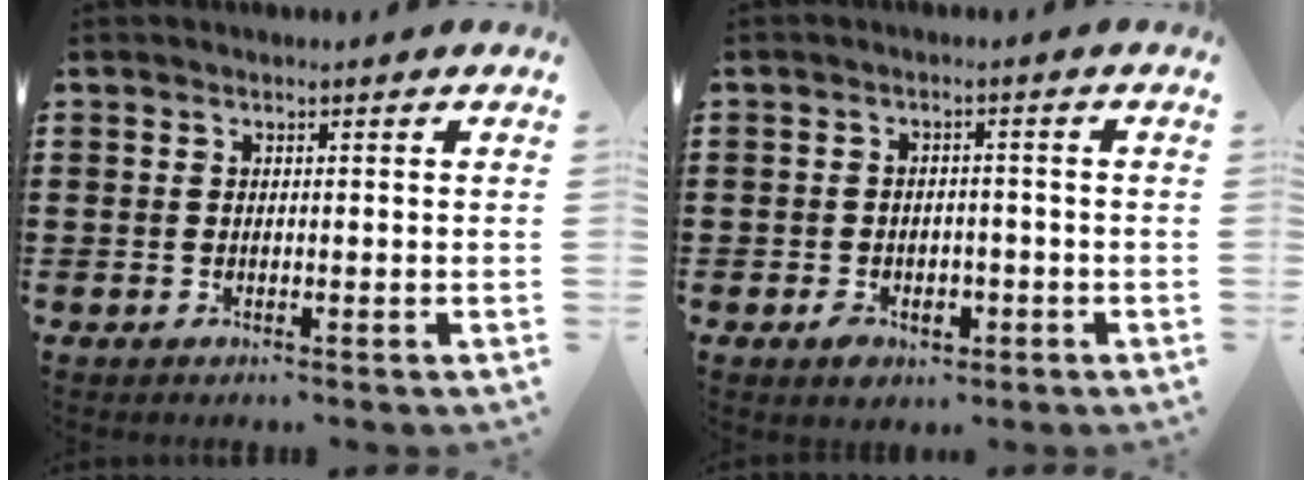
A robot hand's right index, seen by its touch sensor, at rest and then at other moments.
{"total": 2.5, "force": [-1.5, 1.7, 0.9], "torque": [-0.021, 0.000, -0.032]}